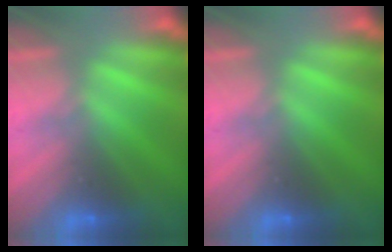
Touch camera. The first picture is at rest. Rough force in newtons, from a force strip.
{"total": 0.0}